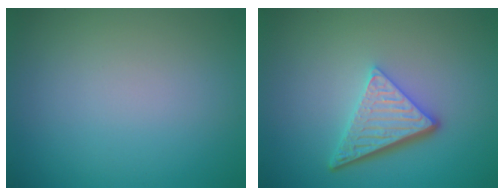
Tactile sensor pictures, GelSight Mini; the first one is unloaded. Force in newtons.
{"total": 4.8, "press": 3.5, "slide": 3.4}